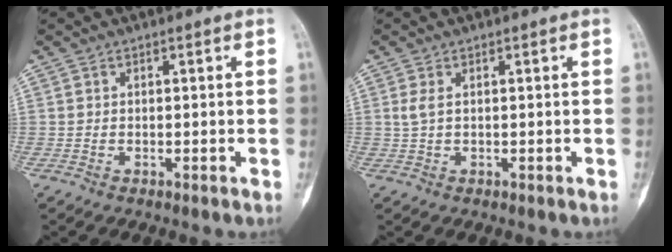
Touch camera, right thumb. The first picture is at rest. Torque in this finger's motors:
{"motor_torque": [0.24, 0.42, 0.07, -0.23, 0.01]}